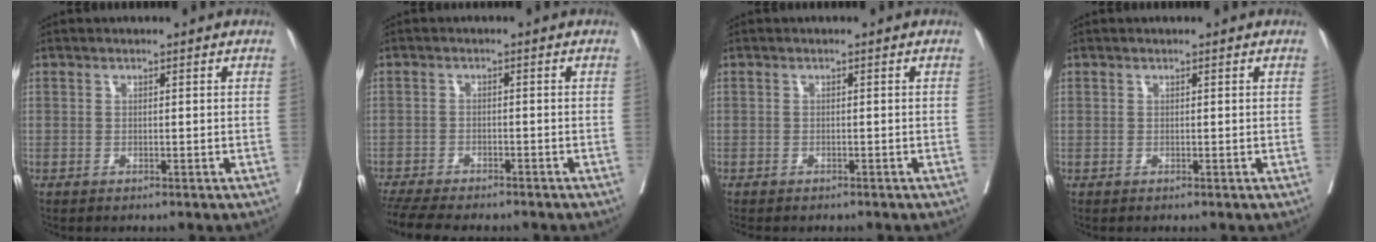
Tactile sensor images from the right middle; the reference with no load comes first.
{"total": 12.4, "force": [-10.8, 2.5, 5.5], "torque": [-0.104, -0.018, -0.156]}
{"total": 3.5, "force": [-3.1, 0.9, 1.5], "torque": [-0.025, -0.008, -0.038]}
{"total": 0.0}